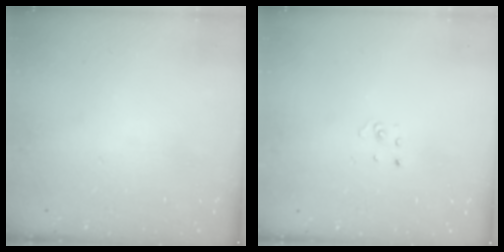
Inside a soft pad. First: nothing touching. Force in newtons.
{"total": 1.5, "press": 1.5, "slide": 0.1}